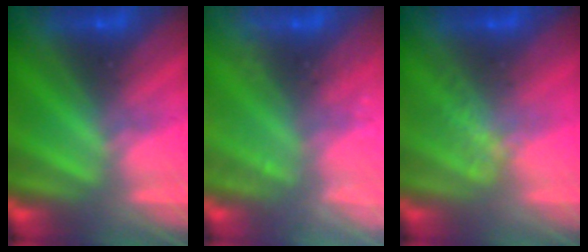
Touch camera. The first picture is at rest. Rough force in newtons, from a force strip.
{"total": 2.6}
{"total": 1.3}